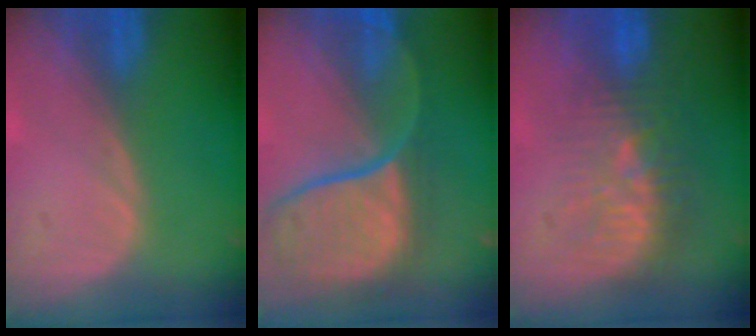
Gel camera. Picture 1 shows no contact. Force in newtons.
{"total": 12.0, "press": 9.9, "slide": 6.8}
{"total": 9.2, "press": 8.8, "slide": 2.9}